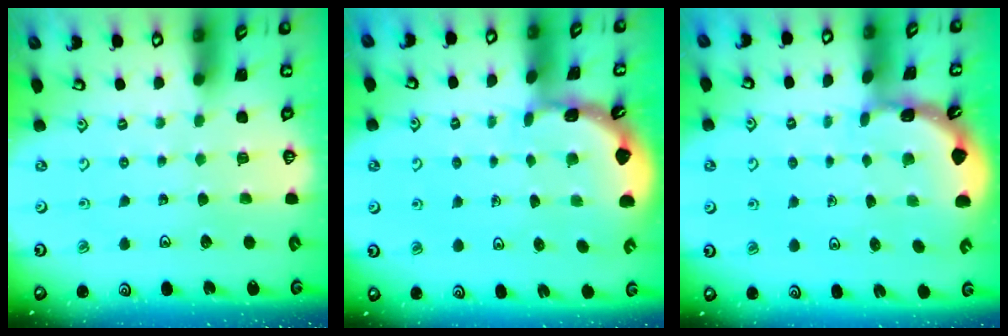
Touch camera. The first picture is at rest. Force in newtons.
{"total": 1.7, "press": 1.7, "slide": 0.1}
{"total": 1.7, "press": 1.6, "slide": 0.1}